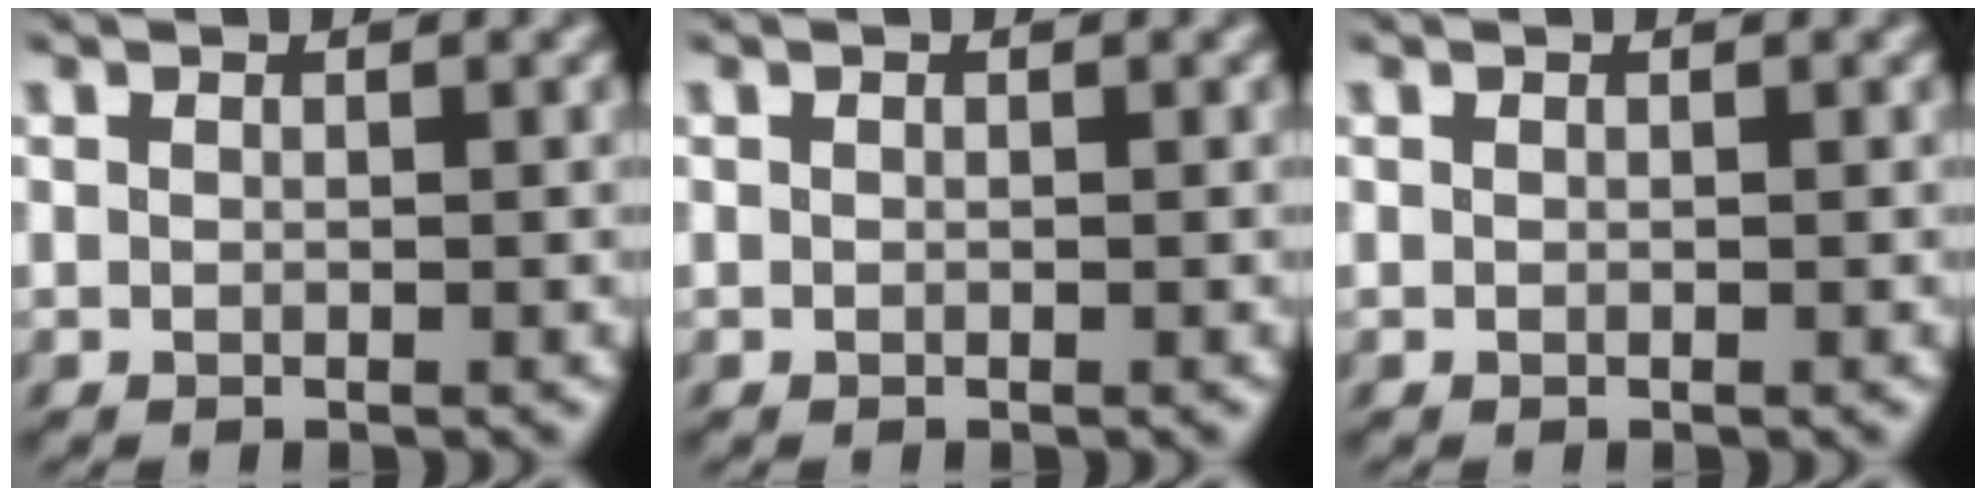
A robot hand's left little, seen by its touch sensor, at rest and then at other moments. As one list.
[{"total": 0.0}, {"total": 0.0}]